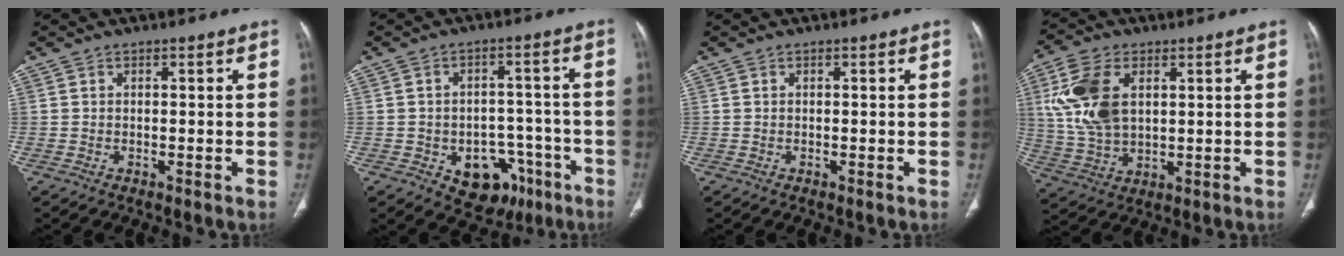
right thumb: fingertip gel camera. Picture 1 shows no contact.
{"total": 11.2, "force": [-5.3, 8.0, 5.8], "torque": [-0.039, 0.042, -0.060]}
{"total": 0.0}
{"total": 12.9, "force": [3.4, 7.7, 9.7], "torque": [-0.203, -0.004, 0.073]}